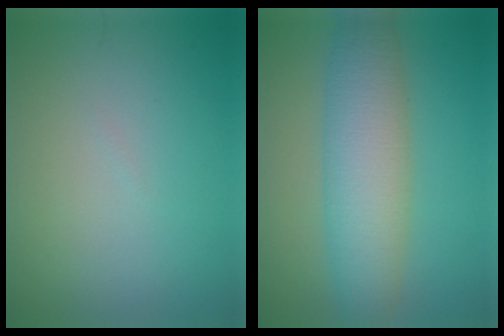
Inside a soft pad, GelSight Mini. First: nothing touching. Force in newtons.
{"total": 7.1, "press": 7.1, "slide": 0.2}